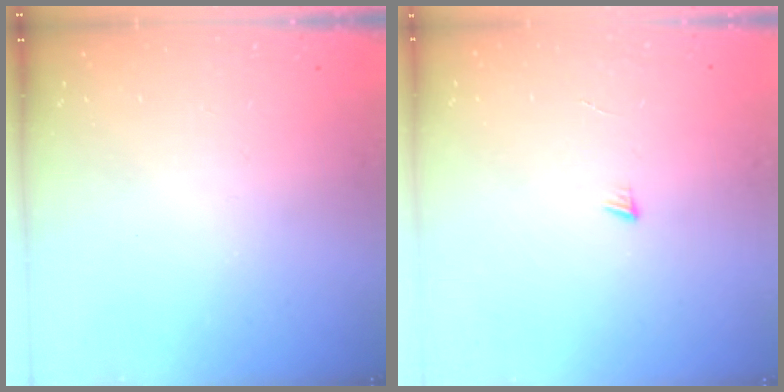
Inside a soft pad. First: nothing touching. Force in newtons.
{"total": 3.0, "press": 3.0, "slide": 0.3}